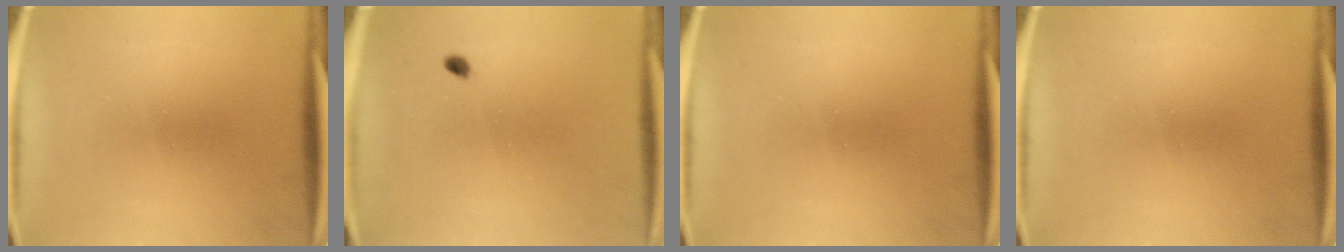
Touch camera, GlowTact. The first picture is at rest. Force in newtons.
{"total": 1.6}
{"total": 0.0}
{"total": 0.0}